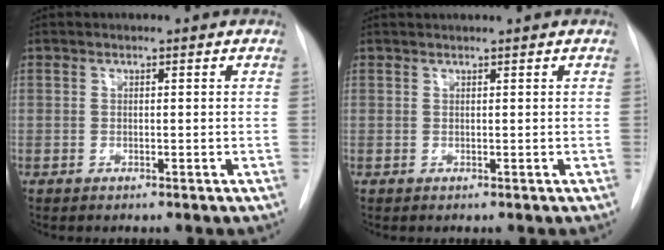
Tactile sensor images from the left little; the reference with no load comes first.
{"total": 1.5, "force": [1.3, -0.4, 0.6], "torque": [-0.005, 0.014, 0.028]}